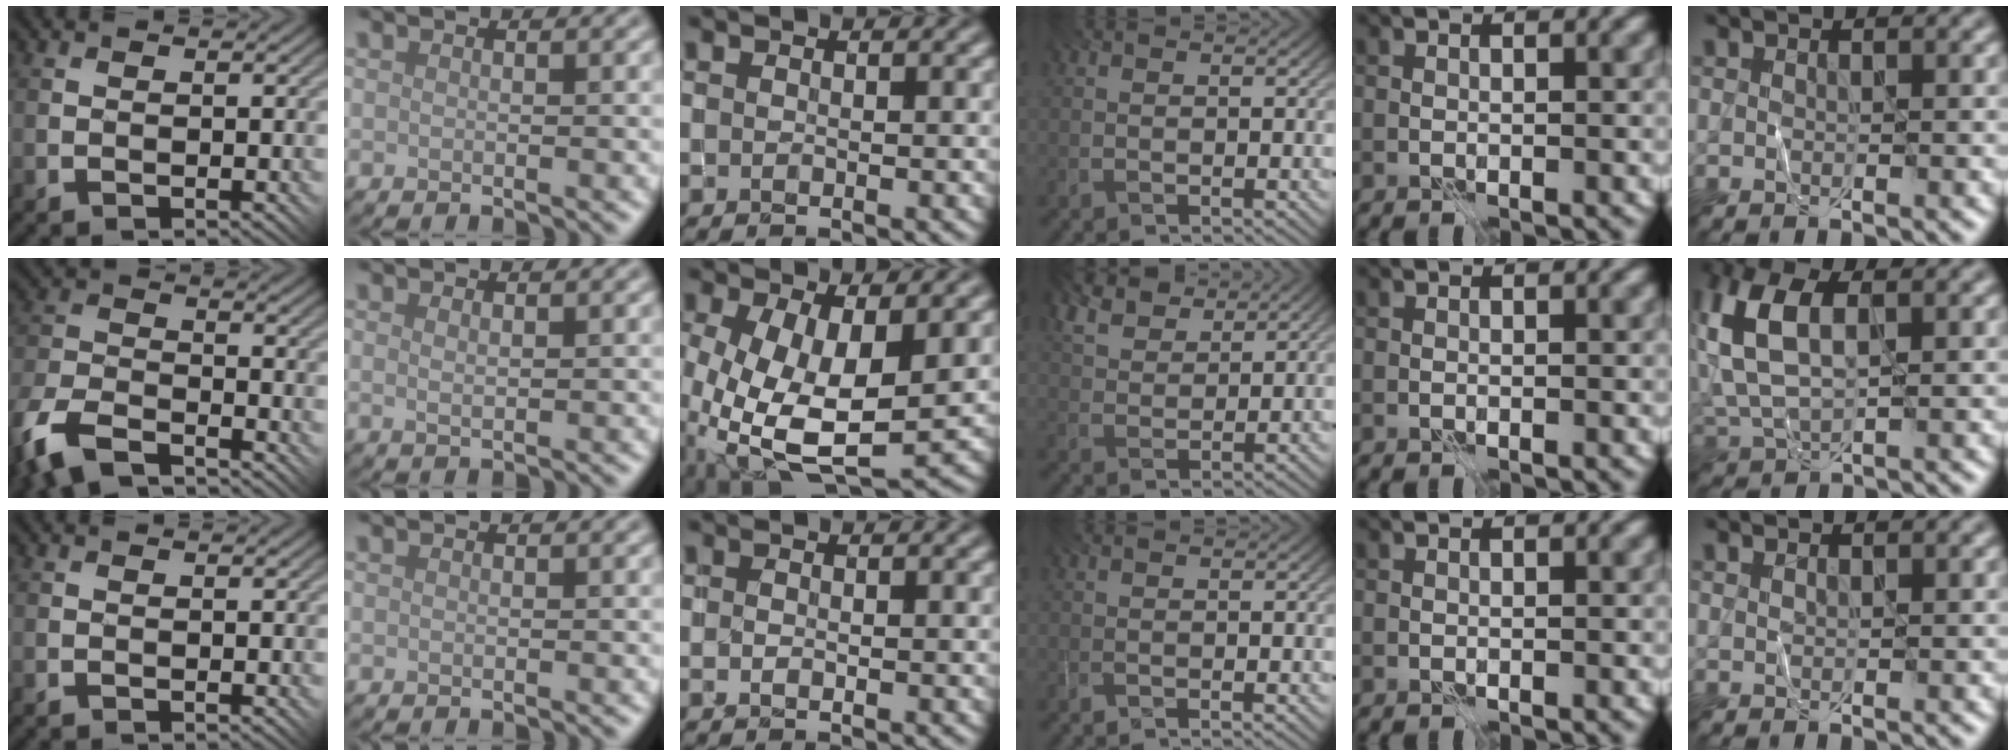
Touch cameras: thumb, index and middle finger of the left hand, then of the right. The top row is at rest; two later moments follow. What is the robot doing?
{"motion": "fold", "object": "shorts"}